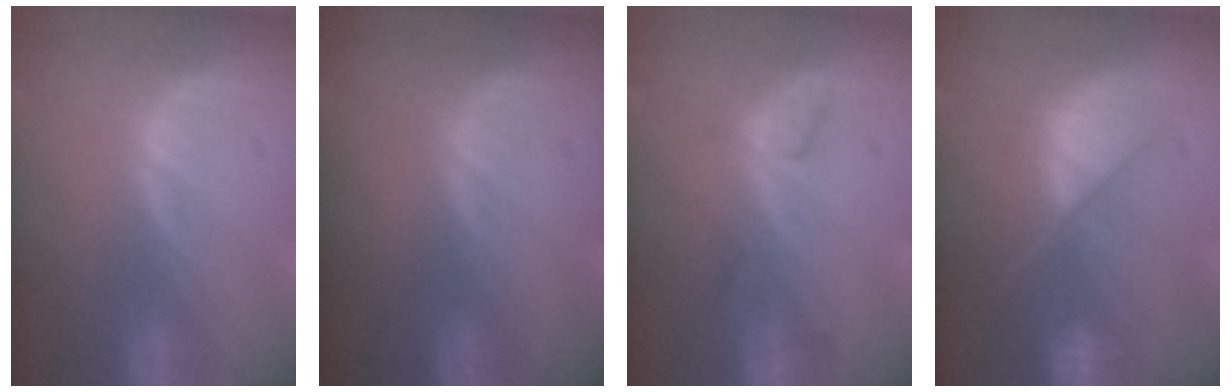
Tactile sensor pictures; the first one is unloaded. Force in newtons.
{"total": 0.0}
{"total": 3.6, "press": 3.3, "slide": 1.4}
{"total": 9.7, "press": 8.3, "slide": 5.1}